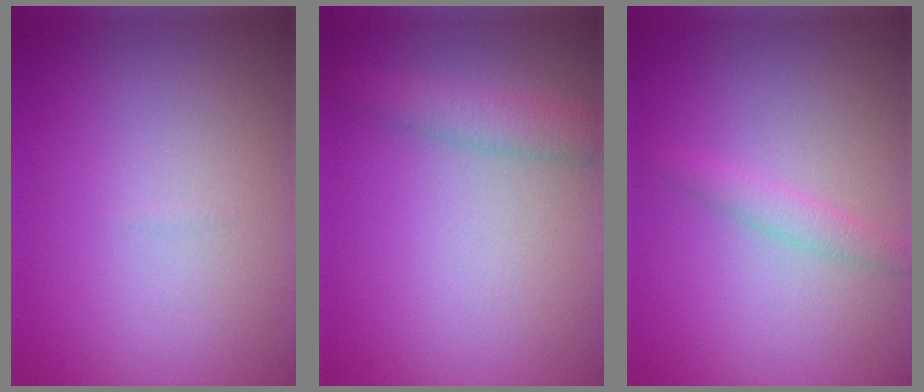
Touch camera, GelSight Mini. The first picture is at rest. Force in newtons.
{"total": 2.5, "press": 2.5, "slide": 0.1}
{"total": 1.4, "press": 1.4, "slide": 0.1}